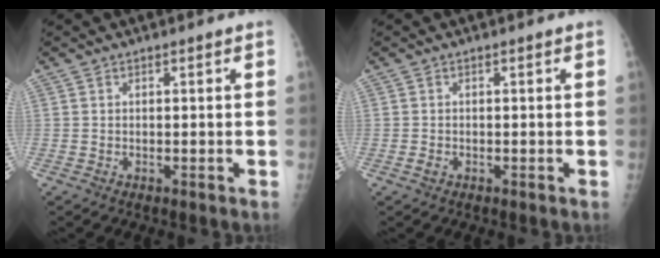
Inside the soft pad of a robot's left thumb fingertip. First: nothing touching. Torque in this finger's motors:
{"motor_torque": [-0.35, 0.16, 0.15, 0.04, -0.02]}